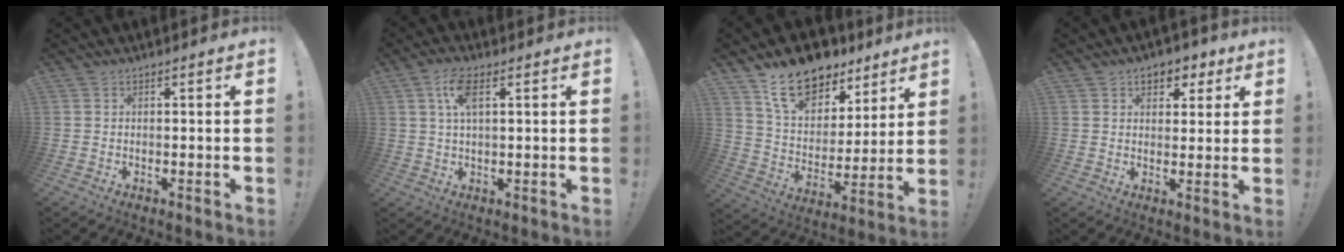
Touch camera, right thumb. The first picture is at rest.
{"total": 7.0, "force": [2.5, 2.8, 5.9], "torque": [-0.105, 0.000, 0.043]}
{"total": 17.1, "force": [12.1, 9.5, 7.4], "torque": [-0.127, -0.075, 0.222]}
{"total": 5.6, "force": [2.8, 4.2, 2.4], "torque": [-0.022, -0.013, 0.048]}